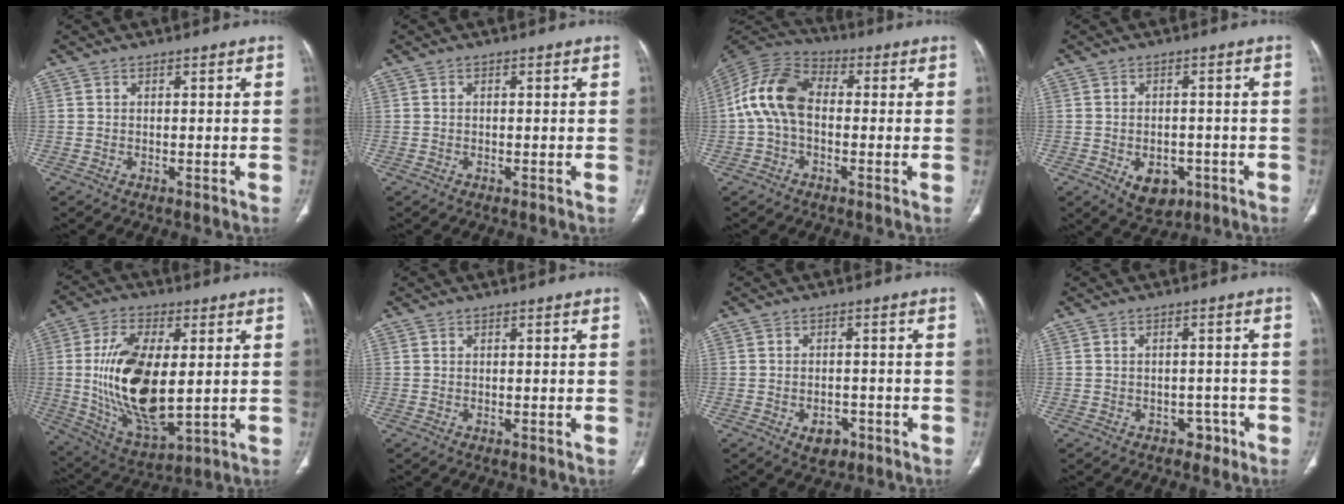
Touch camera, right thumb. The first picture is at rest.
{"total": 0.0}
{"total": 11.9, "force": [-0.3, 7.8, 9.0], "torque": [-0.172, 0.031, -0.019]}
{"total": 6.8, "force": [-2.7, 4.7, 4.2], "torque": [-0.045, 0.012, -0.025]}
{"total": 19.3, "force": [0.9, 9.2, 16.9], "torque": [-0.316, -0.017, 0.029]}
{"total": 0.0}
{"total": 4.2, "force": [-2.1, 2.8, 2.4], "torque": [-0.024, 0.011, -0.024]}
{"total": 3.1, "force": [-1.8, 2.3, 1.1], "torque": [0.004, 0.016, -0.020]}